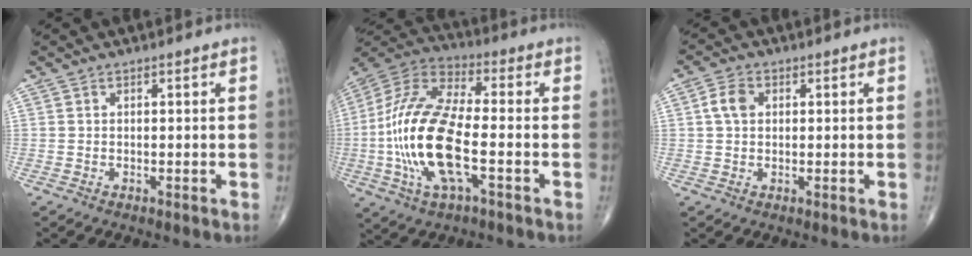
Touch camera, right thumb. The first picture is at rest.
{"total": 20.3, "force": [-3.9, 7.5, 18.5], "torque": [-0.404, 0.020, -0.072]}
{"total": 3.9, "force": [0.8, 2.8, 2.5], "torque": [-0.049, 0.006, 0.011]}